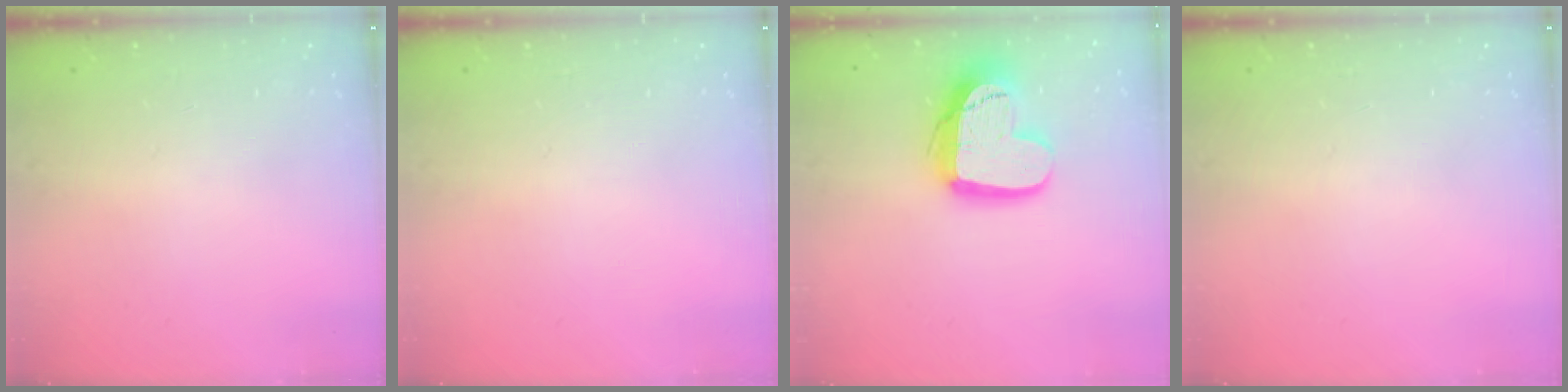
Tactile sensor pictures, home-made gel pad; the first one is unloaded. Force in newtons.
{"total": 0.0}
{"total": 19.0, "press": 18.9, "slide": 1.6}
{"total": 0.0}